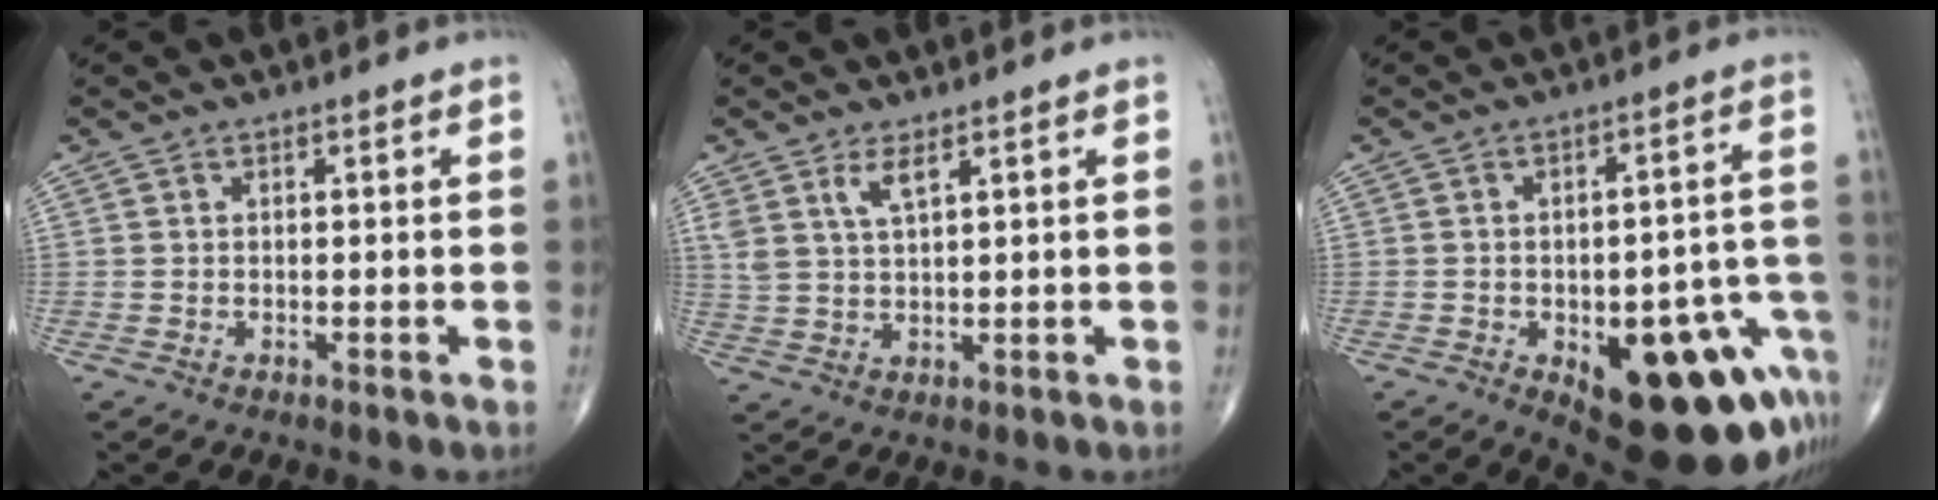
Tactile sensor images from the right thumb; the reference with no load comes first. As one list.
[{"total": 4.0, "force": [2.4, 1.2, 3.0], "torque": [-0.063, -0.012, 0.053]}, {"total": 23.1, "force": [-9.3, 9.9, 18.7], "torque": [-0.150, 0.050, -0.099]}]